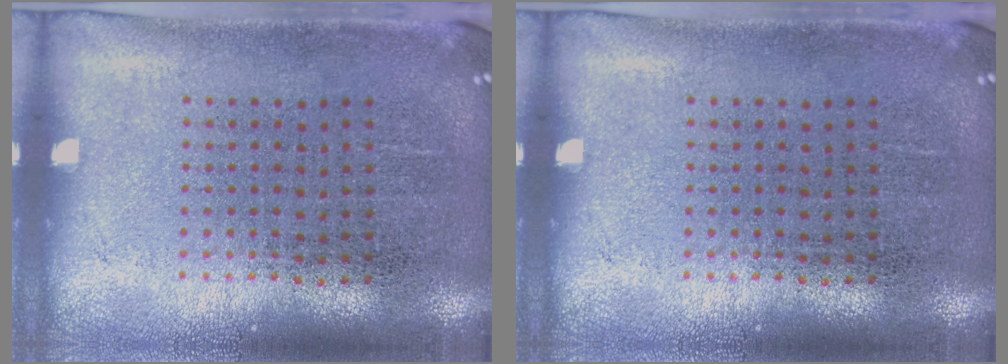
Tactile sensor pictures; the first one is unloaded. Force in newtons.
{"total": 0.0}